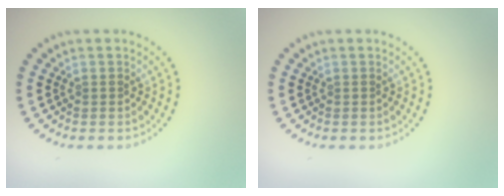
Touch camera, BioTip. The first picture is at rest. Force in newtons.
{"total": 0.0}